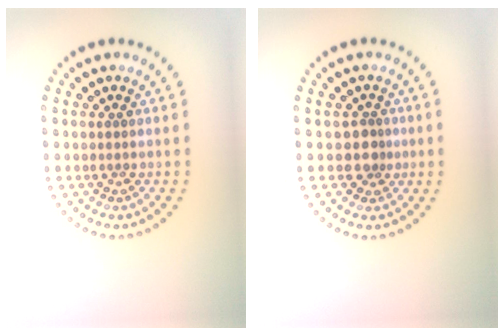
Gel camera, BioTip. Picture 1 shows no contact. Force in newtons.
{"total": 1.9, "press": 1.5, "slide": 1.2}